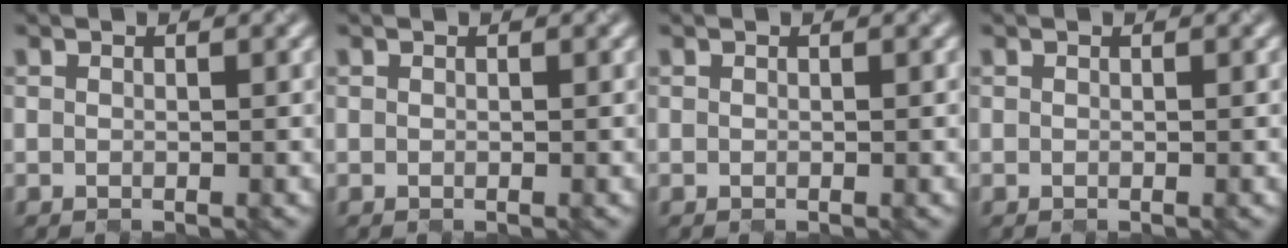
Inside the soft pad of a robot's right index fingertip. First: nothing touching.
{"total": 0.0}
{"total": 0.0}
{"total": 0.0}